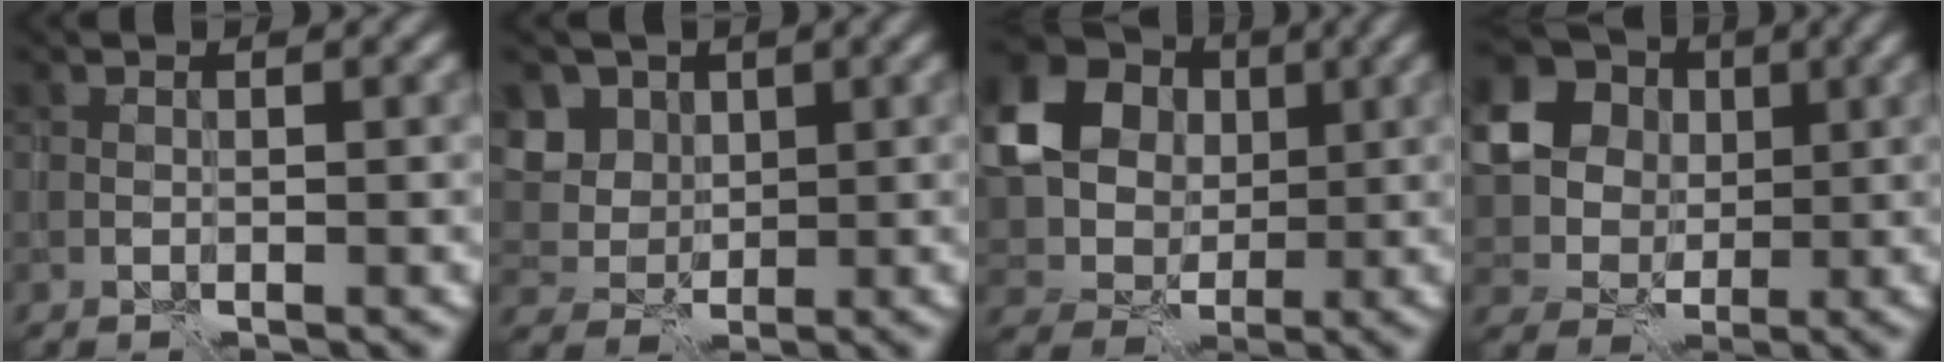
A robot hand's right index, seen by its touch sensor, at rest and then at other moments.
{"total": 5.0, "force": [2.3, 4.0, 1.9], "torque": [-0.054, -0.001, 0.042]}
{"total": 16.9, "force": [4.4, 14.6, 7.4], "torque": [-0.197, 0.008, 0.075]}
{"total": 11.5, "force": [2.9, 9.9, 5.1], "torque": [-0.136, 0.016, 0.047]}